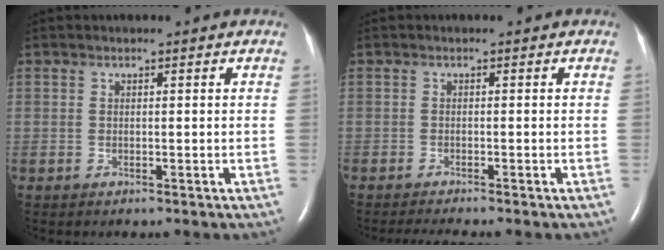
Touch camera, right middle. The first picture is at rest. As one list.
[{"total": 3.2, "force": [-2.8, -0.5, 1.5], "torque": [-0.022, -0.008, -0.046]}]